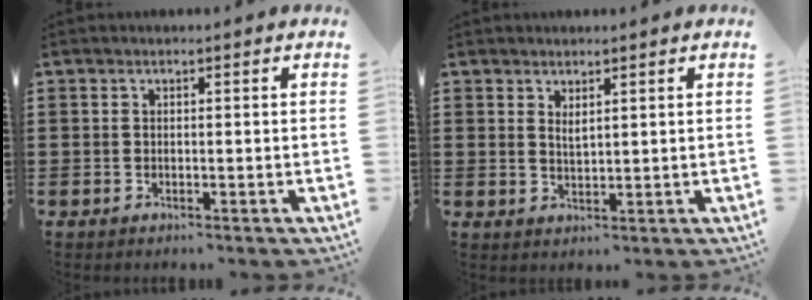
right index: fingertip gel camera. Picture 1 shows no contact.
{"total": 1.6, "force": [1.3, 0.3, 0.8], "torque": [-0.016, 0.002, 0.023]}